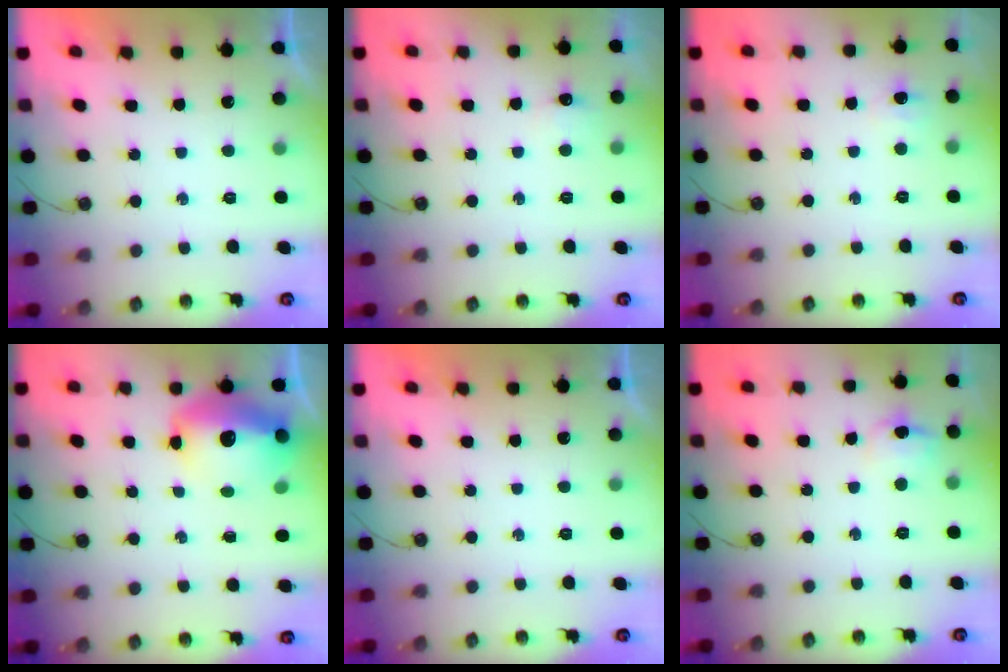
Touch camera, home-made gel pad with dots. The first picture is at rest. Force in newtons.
{"total": 4.3, "press": 4.2, "slide": 1.1}
{"total": 4.2, "press": 4.1, "slide": 0.9}
{"total": 16.6, "press": 16.5, "slide": 1.6}
{"total": 0.0}
{"total": 8.1, "press": 8.1, "slide": 0.8}